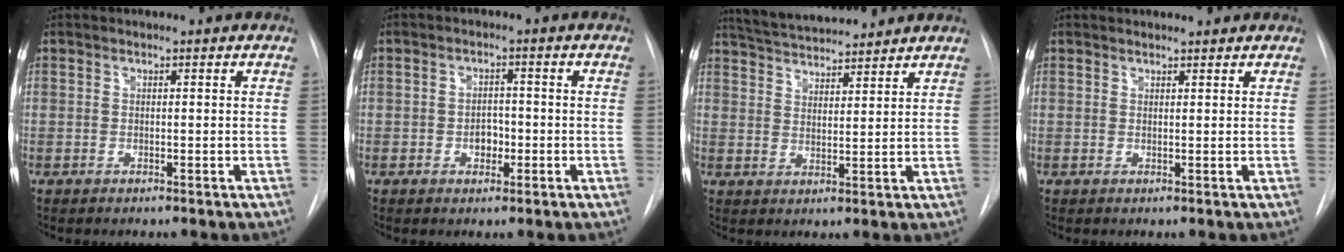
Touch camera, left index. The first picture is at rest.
{"total": 2.7, "force": [-0.8, 1.9, 1.7], "torque": [-0.020, 0.006, -0.011]}
{"total": 11.4, "force": [10.7, 1.7, 3.7], "torque": [-0.066, 0.022, 0.170]}
{"total": 2.0, "force": [1.9, 0.5, 0.2], "torque": [-0.009, 0.012, 0.026]}